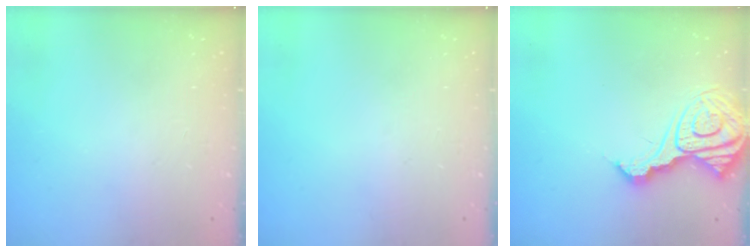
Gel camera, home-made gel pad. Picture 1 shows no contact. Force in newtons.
{"total": 0.0}
{"total": 16.3, "press": 16.2, "slide": 1.7}